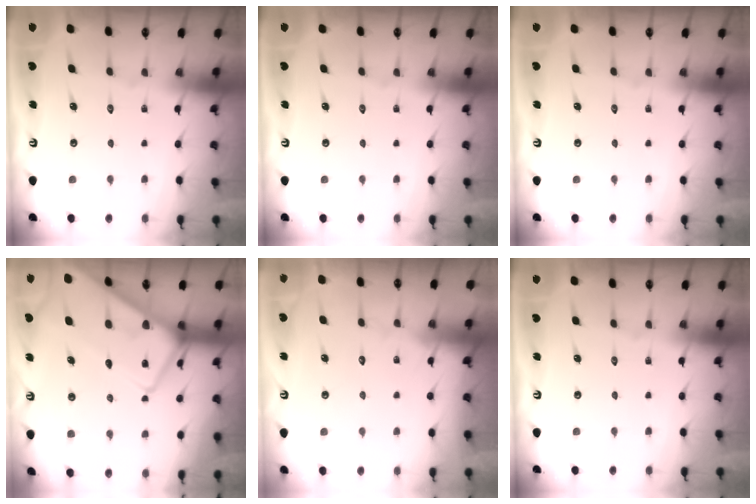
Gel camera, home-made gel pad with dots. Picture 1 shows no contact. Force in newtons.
{"total": 0.0}
{"total": 0.0}
{"total": 16.2, "press": 16.1, "slide": 1.6}
{"total": 5.2, "press": 5.2, "slide": 0.6}
{"total": 0.0}